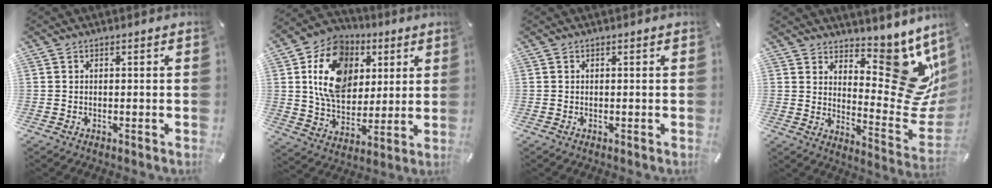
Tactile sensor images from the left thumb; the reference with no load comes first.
{"total": 16.7, "force": [4.6, 13.1, 9.3], "torque": [-0.169, 0.005, 0.089]}
{"total": 0.0}
{"total": 16.8, "force": [8.5, 8.6, 11.7], "torque": [-0.103, -0.095, 0.140]}